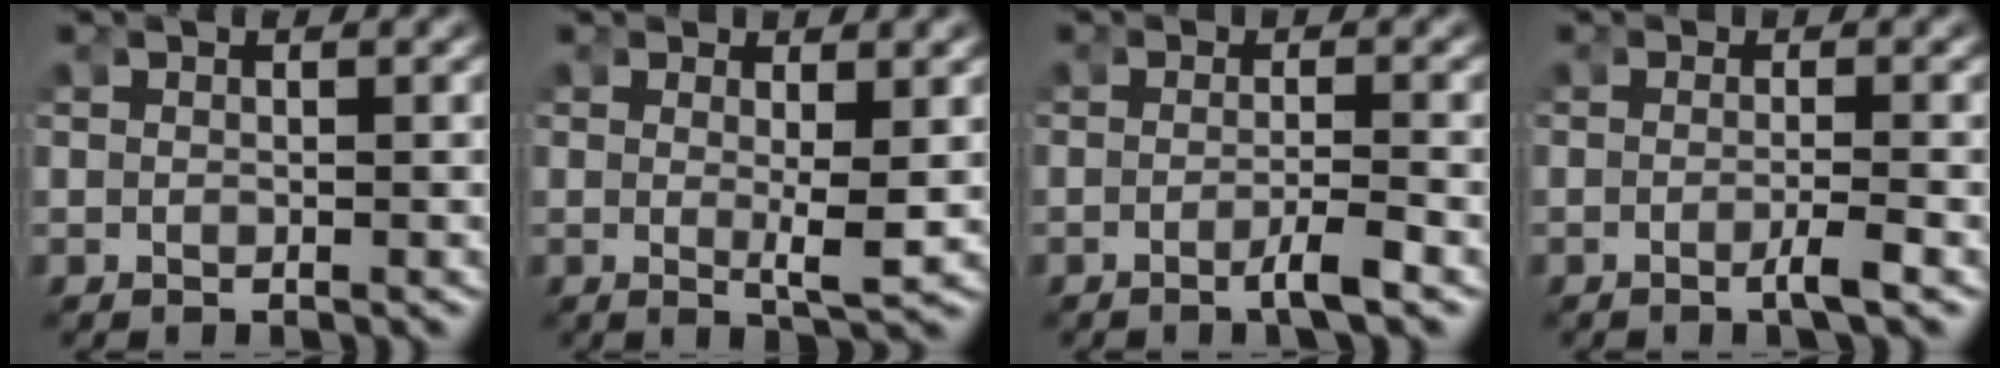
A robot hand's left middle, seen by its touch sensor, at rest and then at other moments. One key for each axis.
{"total": 2.3, "fx": 0.3, "fy": -0.2, "fz": 2.3, "tx": -0.043, "ty": -0.020, "tz": 0.012}
{"total": 2.1, "fx": -1.3, "fy": -0.1, "fz": 1.6, "tx": -0.029, "ty": -0.004, "tz": -0.025}
{"total": 1.7, "fx": -1.0, "fy": -0.2, "fz": 1.3, "tx": -0.025, "ty": -0.003, "tz": -0.018}